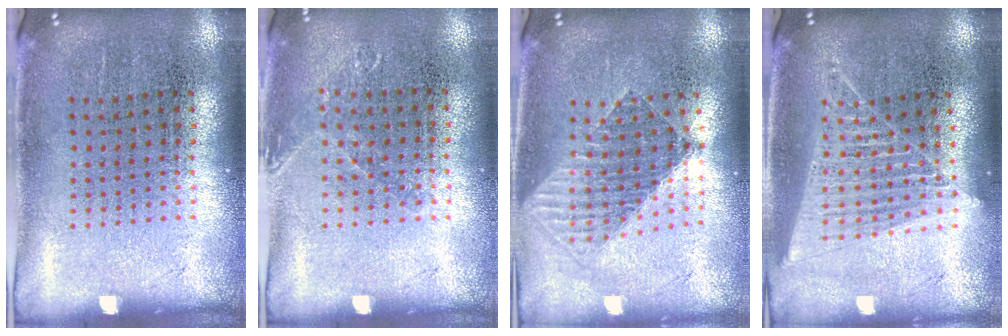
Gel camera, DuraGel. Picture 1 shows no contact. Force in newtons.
{"total": 0.8, "press": 0.8, "slide": 0.1}
{"total": 1.5, "press": 1.3, "slide": 0.7}
{"total": 1.5, "press": 1.4, "slide": 0.6}